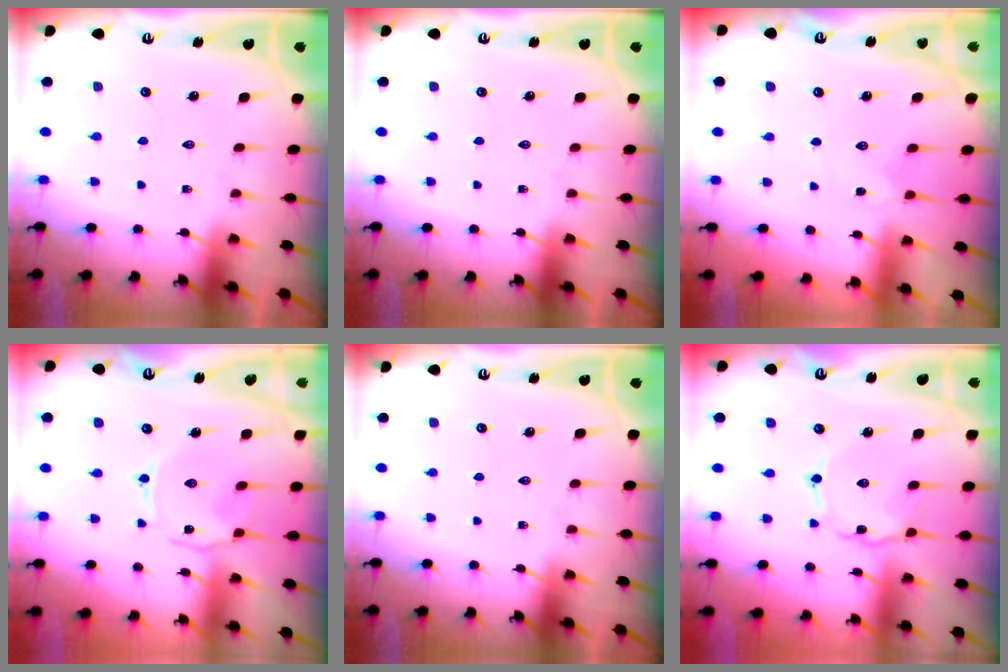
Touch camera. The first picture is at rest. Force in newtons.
{"total": 0.0}
{"total": 1.9, "press": 1.9, "slide": 0.2}
{"total": 2.0, "press": 1.9, "slide": 0.5}
{"total": 0.0}
{"total": 0.7, "press": 0.7, "slide": 0.1}